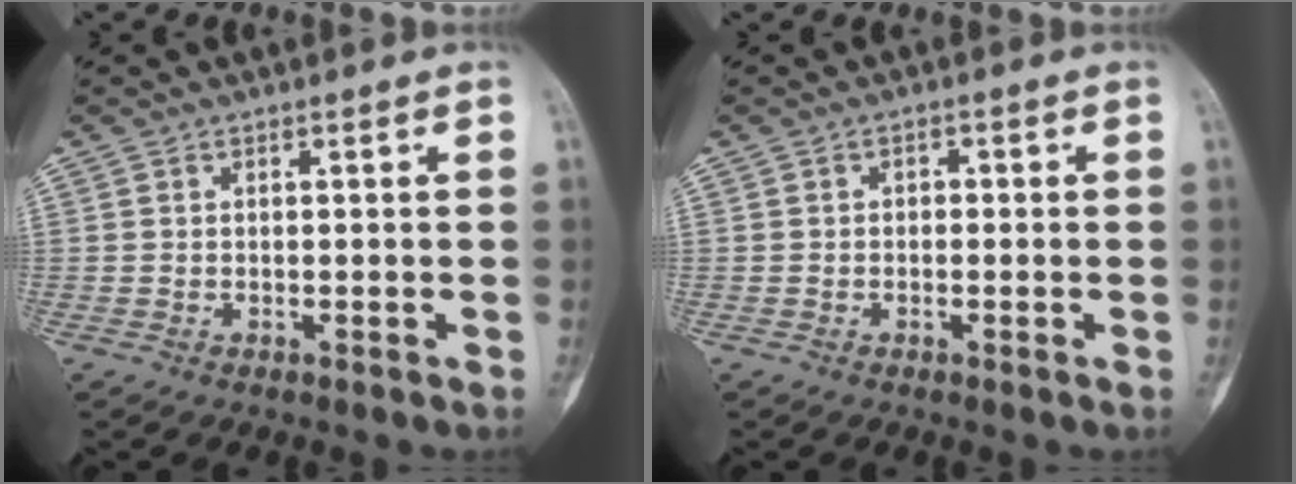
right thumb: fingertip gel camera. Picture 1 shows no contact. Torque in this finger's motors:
{"motor_torque": [-0.29, 0.20, 0.15, -0.15, -0.09]}